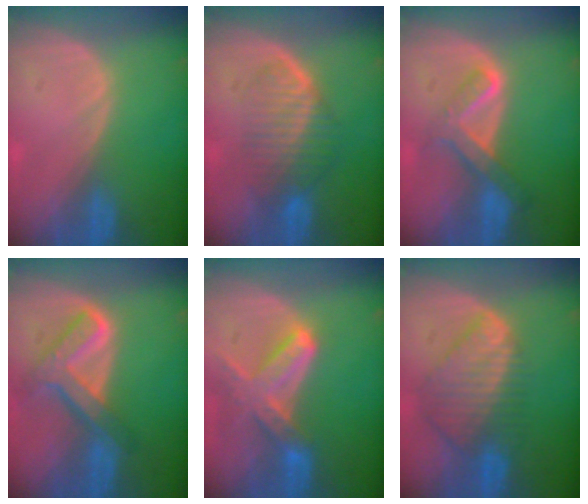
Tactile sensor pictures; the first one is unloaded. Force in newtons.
{"total": 6.5, "press": 6.3, "slide": 1.8}
{"total": 6.7, "press": 5.7, "slide": 3.5}
{"total": 8.0, "press": 6.7, "slide": 4.3}
{"total": 7.6, "press": 6.9, "slide": 3.4}
{"total": 9.0, "press": 7.7, "slide": 4.5}